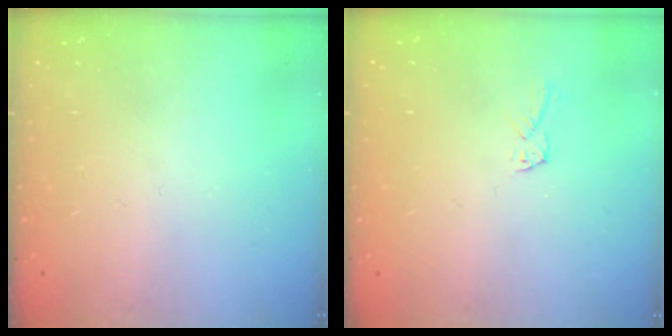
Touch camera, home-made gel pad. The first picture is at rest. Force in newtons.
{"total": 1.8, "press": 1.7, "slide": 0.1}